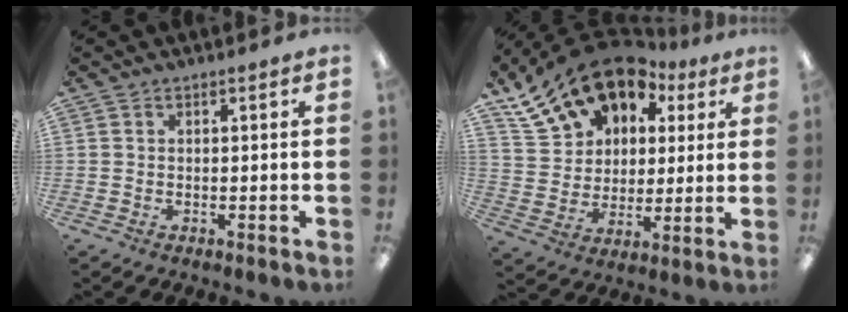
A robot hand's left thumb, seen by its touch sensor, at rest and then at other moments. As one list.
[{"total": 18.1, "force": [13.1, 10.9, 5.9], "torque": [-0.123, -0.084, 0.245]}]